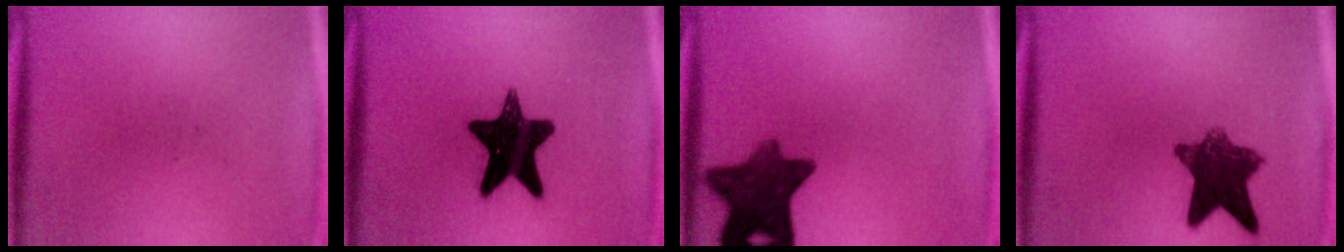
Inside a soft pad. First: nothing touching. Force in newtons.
{"total": 15.3}
{"total": 10.7}
{"total": 9.2}